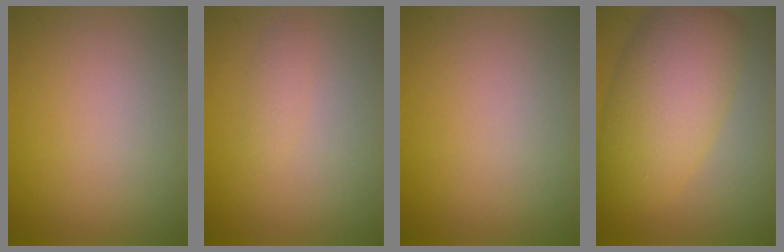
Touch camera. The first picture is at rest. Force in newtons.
{"total": 1.0, "press": 1.0, "slide": 0.1}
{"total": 0.0}
{"total": 8.4, "press": 8.4, "slide": 0.2}